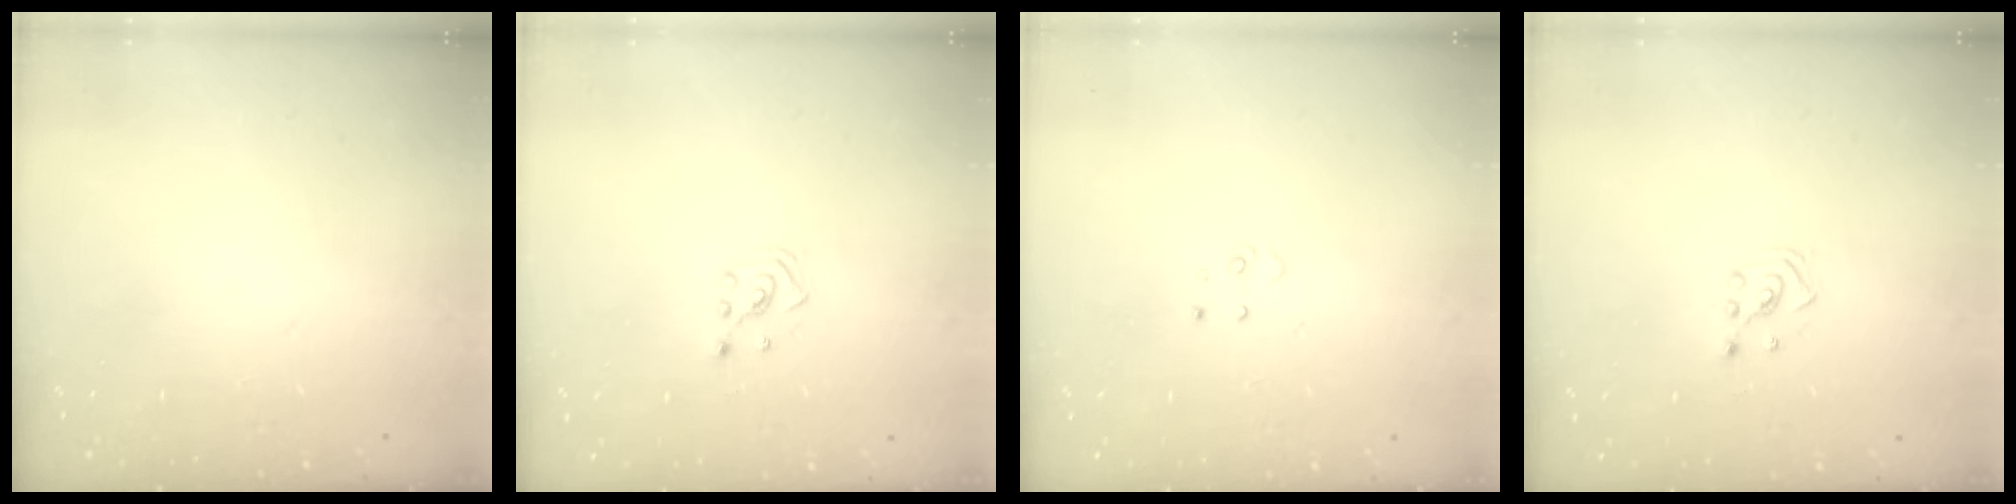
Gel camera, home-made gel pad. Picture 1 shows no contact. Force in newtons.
{"total": 2.1, "press": 2.1, "slide": 0.3}
{"total": 3.9, "press": 3.9, "slide": 0.3}
{"total": 2.1, "press": 2.1, "slide": 0.3}